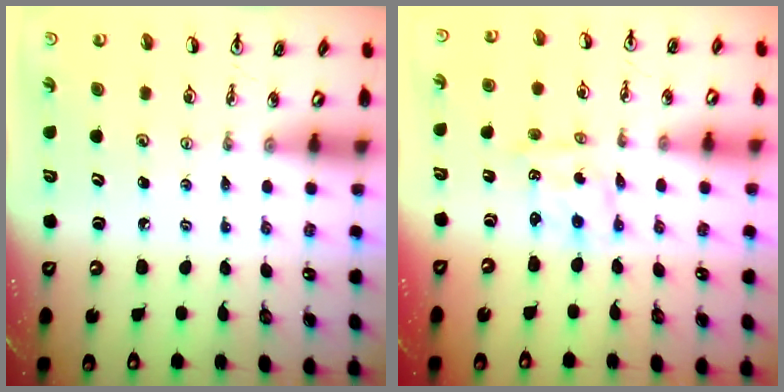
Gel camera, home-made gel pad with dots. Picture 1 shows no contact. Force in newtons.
{"total": 1.6, "press": 1.3, "slide": 0.8}